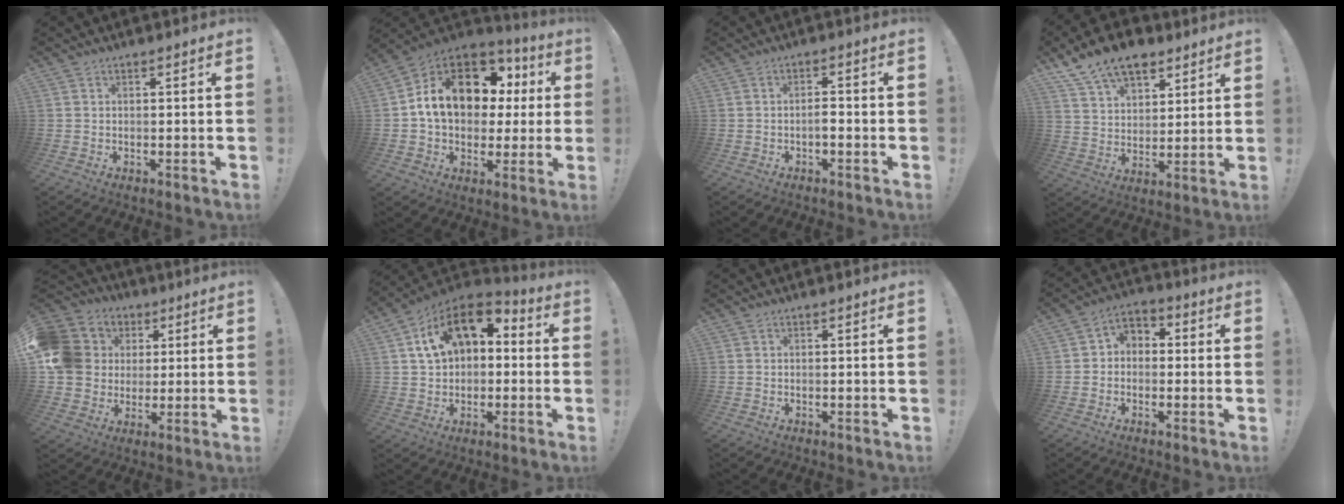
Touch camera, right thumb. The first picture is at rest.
{"total": 17.6, "force": [4.7, 12.7, 11.3], "torque": [-0.173, -0.009, 0.101]}
{"total": 2.4, "force": [-1.1, 0.9, 1.9], "torque": [-0.032, 0.005, -0.019]}
{"total": 13.2, "force": [9.5, 7.3, 5.6], "torque": [-0.097, -0.058, 0.177]}
{"total": 15.5, "force": [2.9, 13.7, 6.5], "torque": [-0.117, 0.004, 0.073]}
{"total": 15.7, "force": [5.4, 10.4, 10.5], "torque": [-0.162, -0.001, 0.101]}
{"total": 0.0}
{"total": 5.2, "force": [-2.2, 4.2, 2.0], "torque": [-0.044, 0.024, -0.038]}